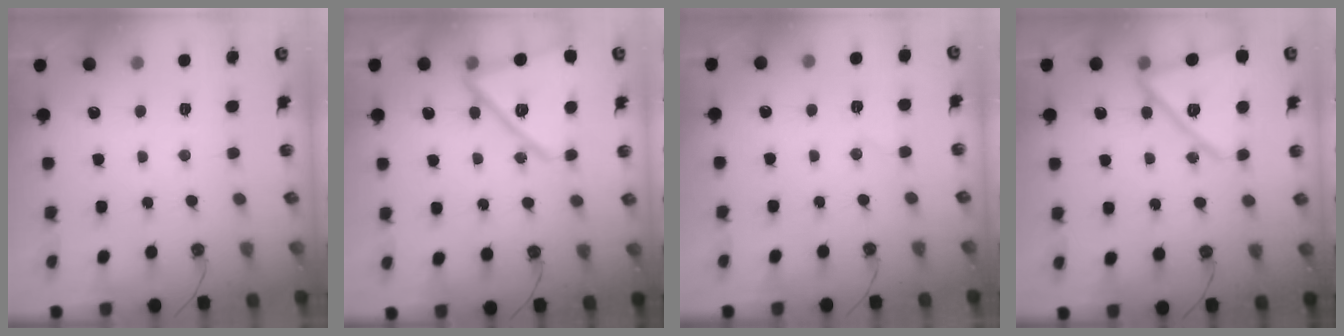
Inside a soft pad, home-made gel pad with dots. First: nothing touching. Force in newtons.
{"total": 18.0, "press": 18.0, "slide": 1.1}
{"total": 5.3, "press": 5.1, "slide": 1.5}
{"total": 16.1, "press": 16.1, "slide": 0.9}